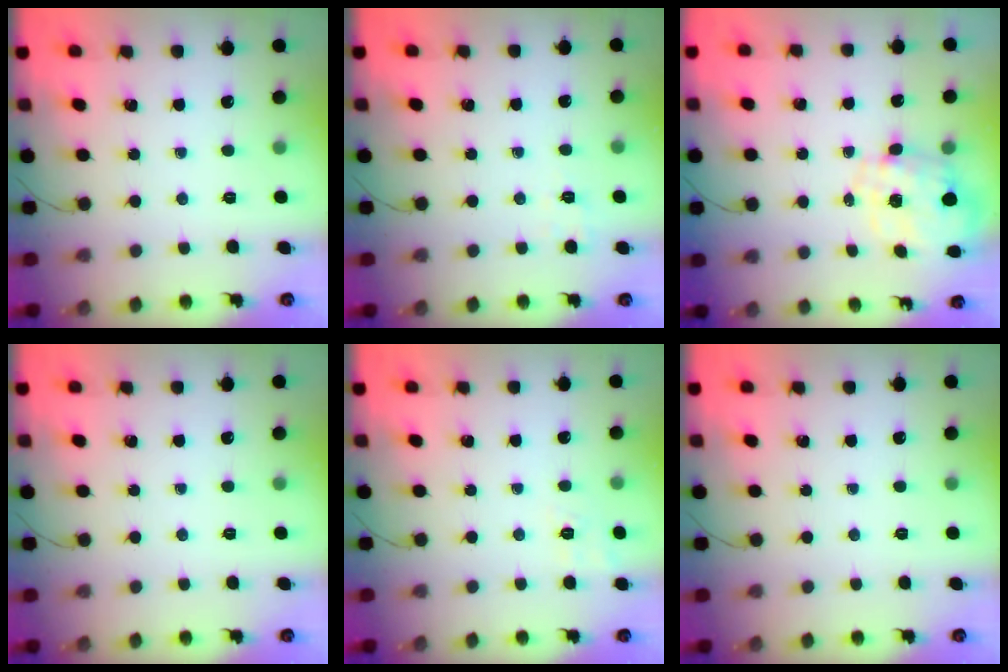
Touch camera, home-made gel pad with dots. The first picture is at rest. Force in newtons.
{"total": 2.5, "press": 1.8, "slide": 1.7}
{"total": 2.7, "press": 2.5, "slide": 1.0}
{"total": 0.0}
{"total": 6.5, "press": 6.2, "slide": 2.0}
{"total": 0.0}